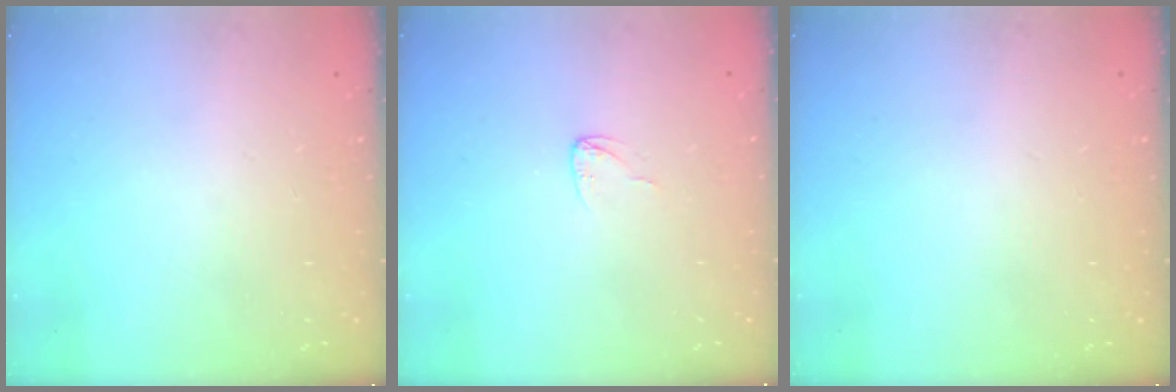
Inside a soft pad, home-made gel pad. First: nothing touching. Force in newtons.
{"total": 3.6, "press": 3.6, "slide": 0.2}
{"total": 0.0}